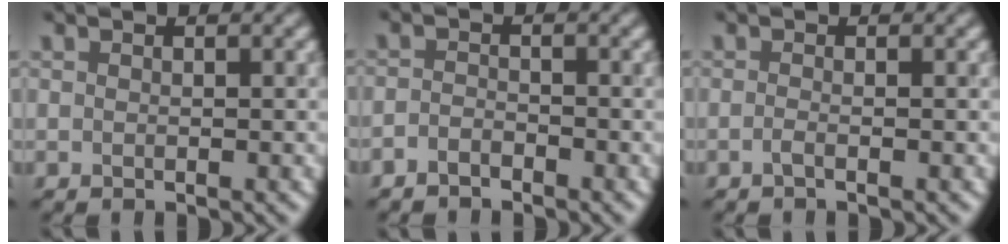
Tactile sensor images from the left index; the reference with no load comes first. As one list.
[{"total": 1.3, "force": [-1.1, 0.4, 0.3], "torque": [-0.005, 0.006, -0.026]}, {"total": 0.8, "force": [-0.4, 0.2, 0.6], "torque": [-0.009, 0.000, -0.011]}]